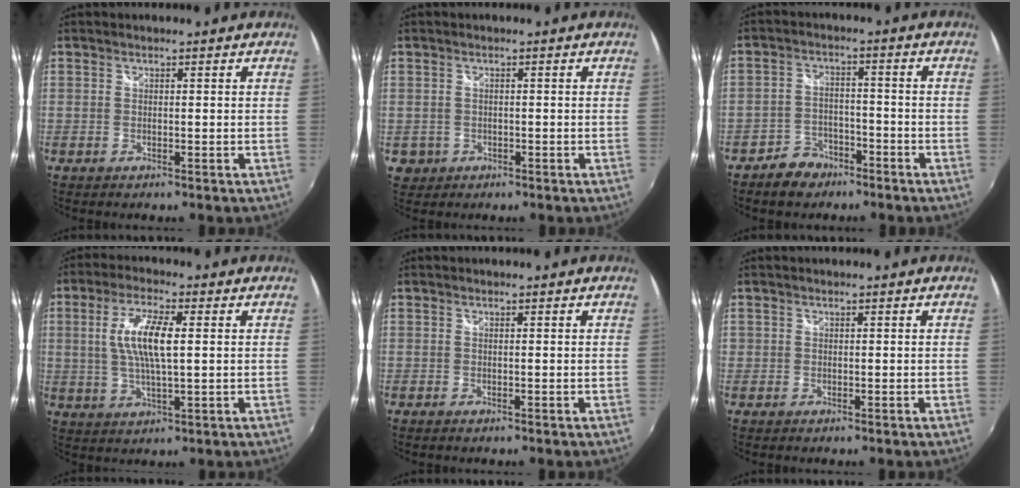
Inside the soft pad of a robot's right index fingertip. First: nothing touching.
{"total": 3.1, "force": [-0.6, 3.0, 0.7], "torque": [-0.020, 0.000, -0.002]}
{"total": 6.0, "force": [-4.6, 3.7, 1.2], "torque": [-0.039, 0.017, -0.070]}
{"total": 9.2, "force": [1.3, 2.4, 8.8], "torque": [-0.175, 0.004, 0.026]}
{"total": 0.0}
{"total": 0.6, "force": [-0.2, 0.6, 0.0], "torque": [0.001, -0.003, -0.004]}